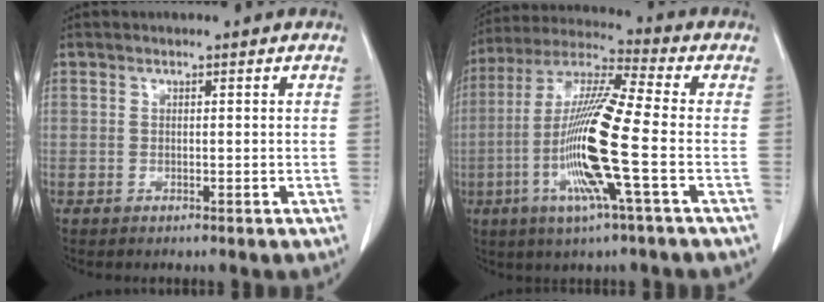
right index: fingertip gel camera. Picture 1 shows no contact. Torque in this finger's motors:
{"motor_torque": [2.14, 0.00, 0.55, 0.21]}